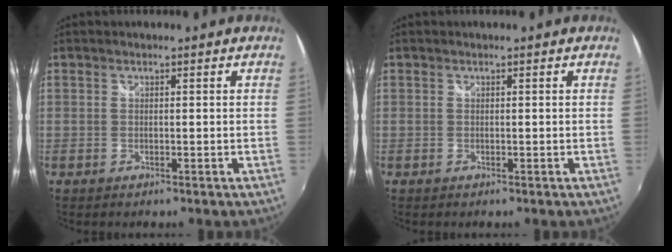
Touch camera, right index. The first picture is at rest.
{"total": 0.0}